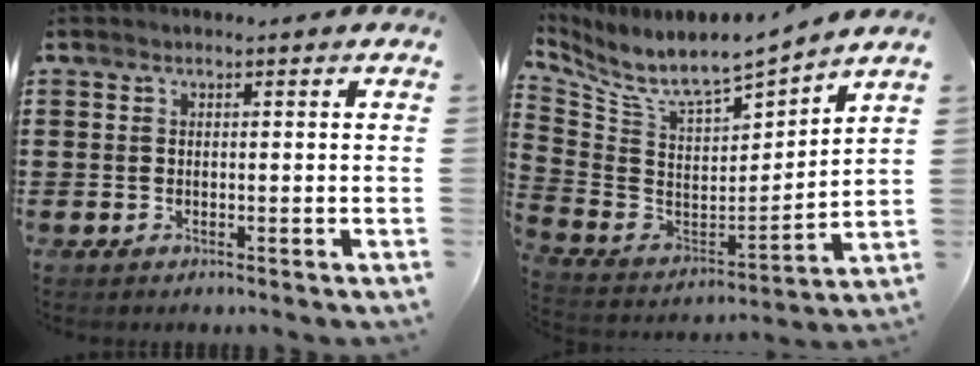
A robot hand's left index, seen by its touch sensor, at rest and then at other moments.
{"total": 6.9, "force": [6.0, 1.2, 3.0], "torque": [-0.091, -0.058, 0.099]}